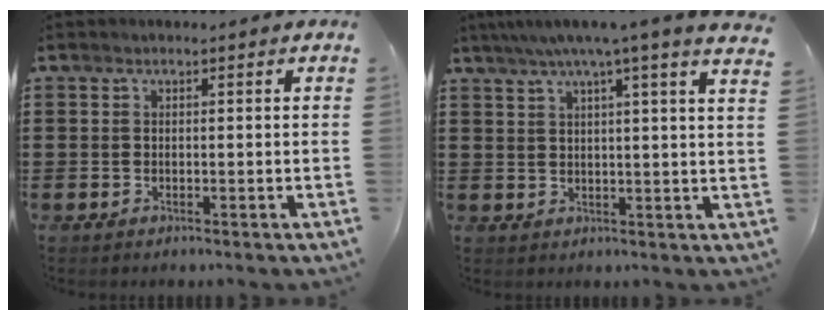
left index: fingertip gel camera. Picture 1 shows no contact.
{"total": 5.6, "force": [4.2, -0.4, 3.7], "torque": [-0.085, -0.014, 0.069]}